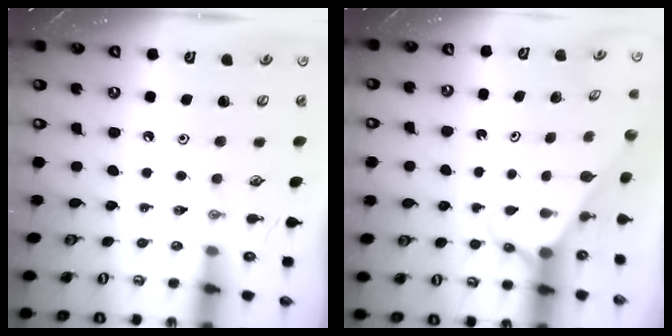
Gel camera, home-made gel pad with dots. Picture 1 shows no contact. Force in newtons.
{"total": 2.8, "press": 2.8, "slide": 0.1}